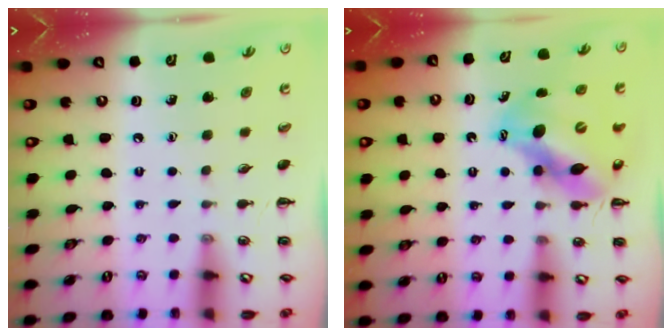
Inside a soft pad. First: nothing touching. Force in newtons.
{"total": 12.6, "press": 12.1, "slide": 3.4}